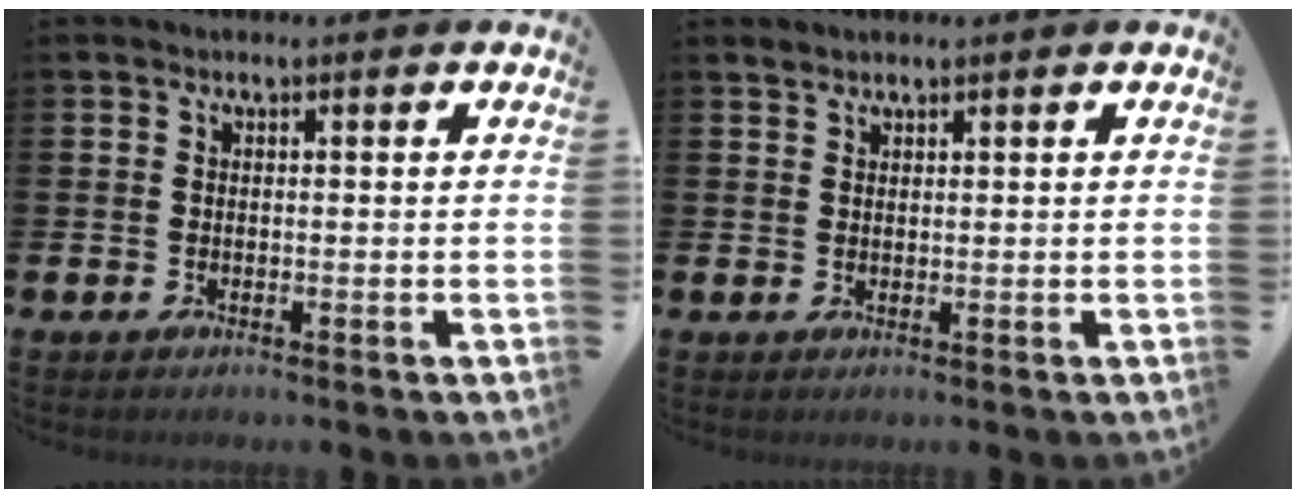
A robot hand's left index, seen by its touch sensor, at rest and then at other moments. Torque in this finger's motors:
{"motor_torque": [0.02, 0.02, -0.14, -0.02]}